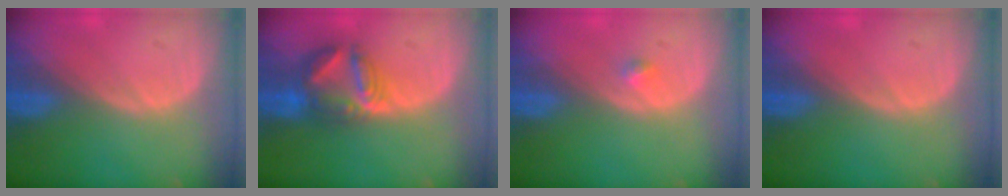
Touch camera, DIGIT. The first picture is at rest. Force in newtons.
{"total": 6.8, "press": 6.6, "slide": 1.7}
{"total": 1.2, "press": 1.1, "slide": 0.6}
{"total": 0.0}